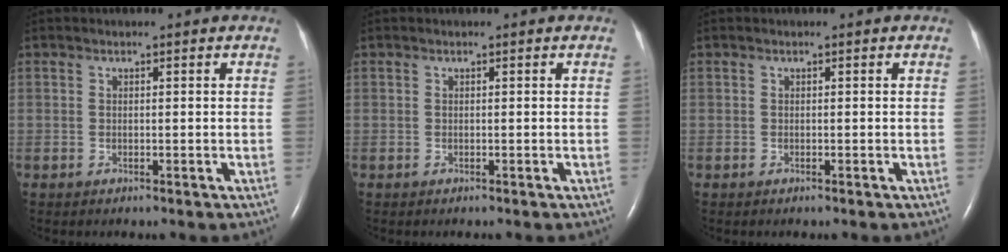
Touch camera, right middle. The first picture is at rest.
{"total": 0.0}
{"total": 0.0}